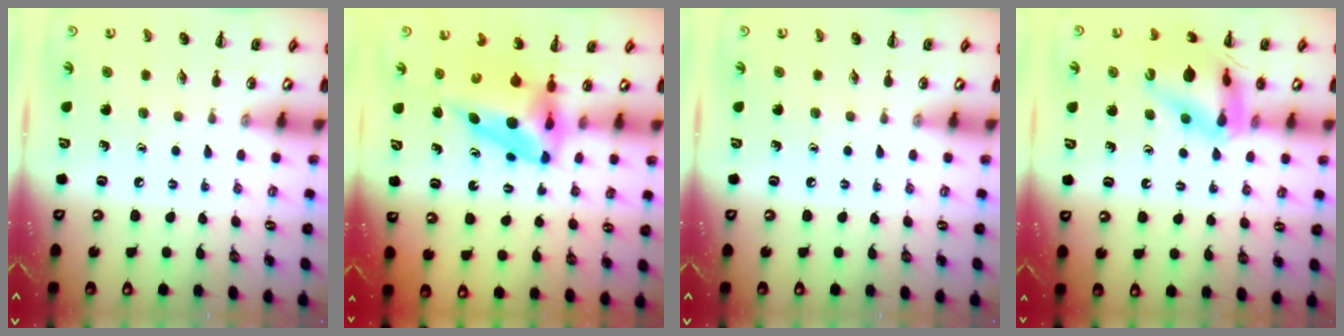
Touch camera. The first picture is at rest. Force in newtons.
{"total": 6.1, "press": 5.9, "slide": 1.3}
{"total": 0.0}
{"total": 14.9, "press": 14.7, "slide": 2.4}